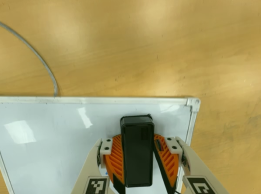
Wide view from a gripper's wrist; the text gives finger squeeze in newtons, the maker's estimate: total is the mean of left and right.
{"total": 13.4, "left": 15.6, "right": 11.1}